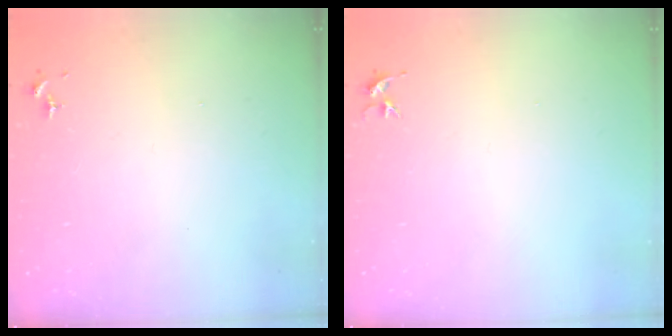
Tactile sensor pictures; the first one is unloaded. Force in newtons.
{"total": 3.7, "press": 3.7, "slide": 0.4}